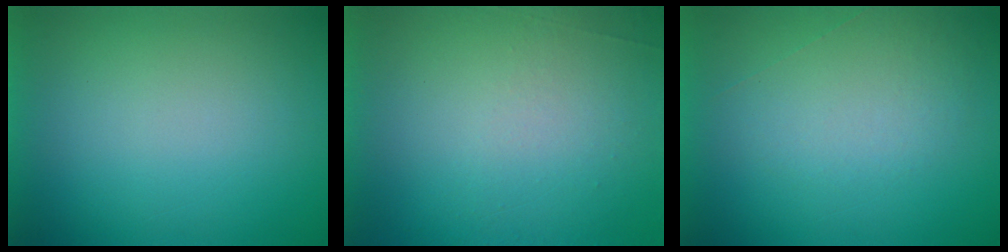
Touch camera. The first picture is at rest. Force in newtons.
{"total": 6.9}
{"total": 1.0}